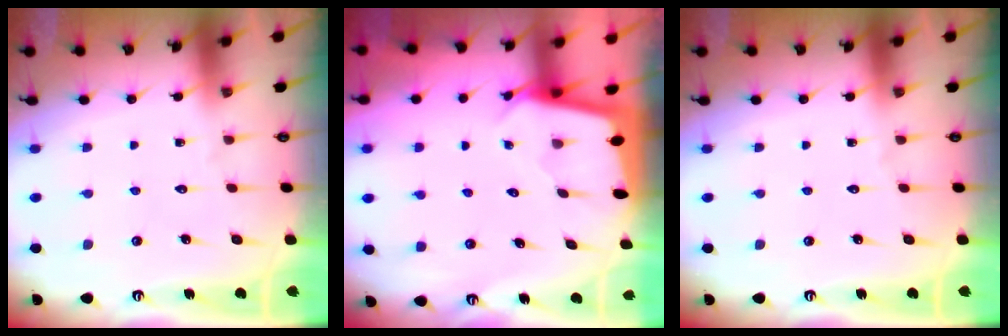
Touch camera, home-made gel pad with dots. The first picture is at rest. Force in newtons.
{"total": 2.4, "press": 2.4, "slide": 0.1}
{"total": 0.0}